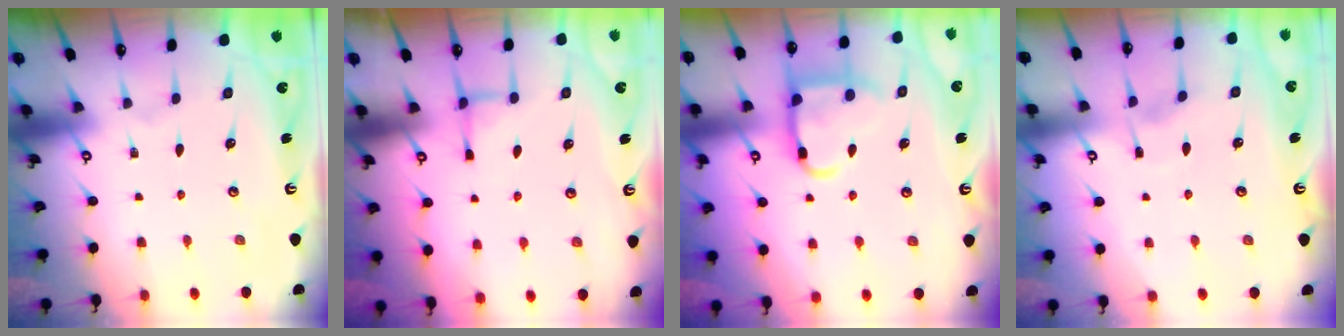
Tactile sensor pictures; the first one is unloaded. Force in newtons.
{"total": 4.0, "press": 3.9, "slide": 0.7}
{"total": 13.1, "press": 13.0, "slide": 1.5}
{"total": 3.6, "press": 3.5, "slide": 0.5}